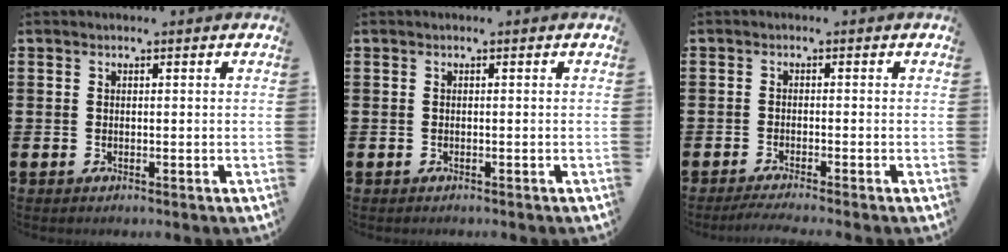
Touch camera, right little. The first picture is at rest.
{"total": 0.0}
{"total": 1.4, "force": [-1.1, 0.0, 0.9], "torque": [-0.013, 0.001, -0.021]}